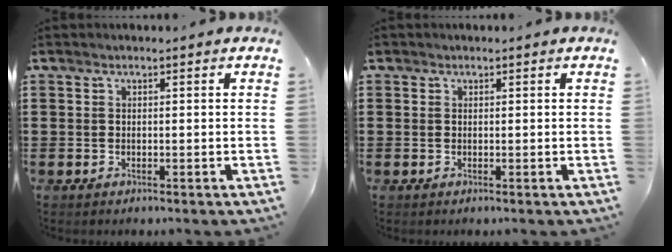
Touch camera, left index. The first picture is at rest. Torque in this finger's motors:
{"motor_torque": [0.07, -0.01, 0.01, 0.01]}